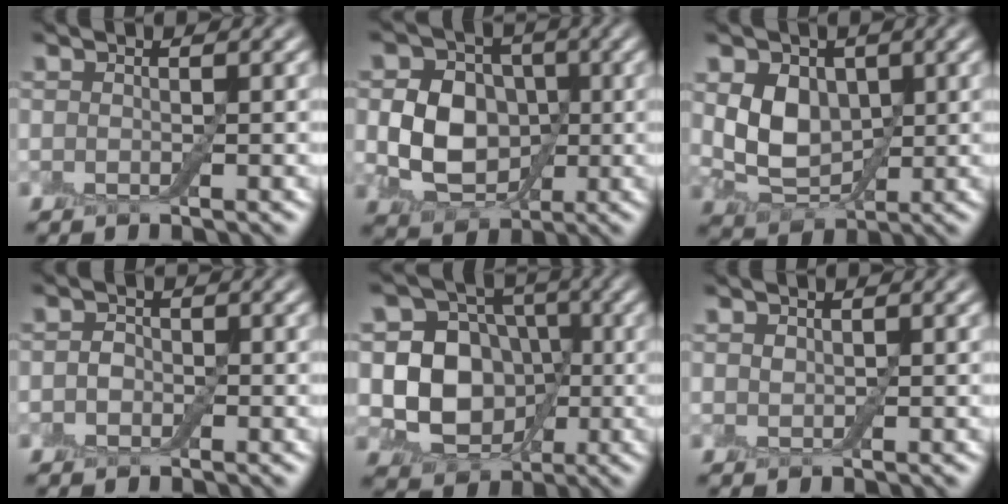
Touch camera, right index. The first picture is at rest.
{"total": 7.0, "force": [-0.2, 5.7, 4.1], "torque": [-0.063, -0.004, -0.012]}
{"total": 4.9, "force": [0.9, 3.6, 3.1], "torque": [-0.061, -0.006, 0.019]}
{"total": 1.0, "force": [-0.2, 0.9, 0.4], "torque": [-0.007, 0.001, -0.011]}
{"total": 7.5, "force": [-0.5, 6.4, 4.0], "torque": [-0.055, -0.003, -0.022]}
{"total": 0.6, "force": [0.4, 0.4, 0.2], "torque": [-0.006, 0.002, 0.008]}